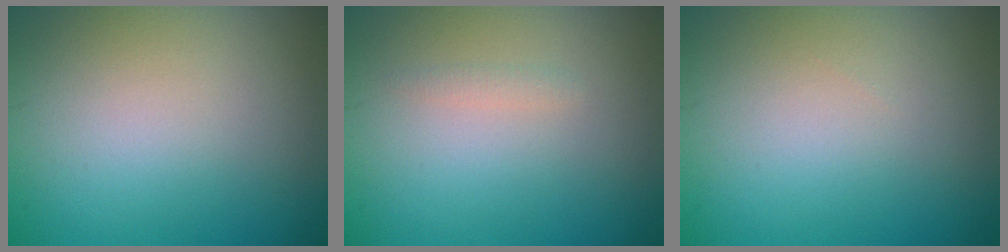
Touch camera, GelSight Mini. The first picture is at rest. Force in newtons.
{"total": 0.7, "press": 0.7, "slide": 0.0}
{"total": 0.0}